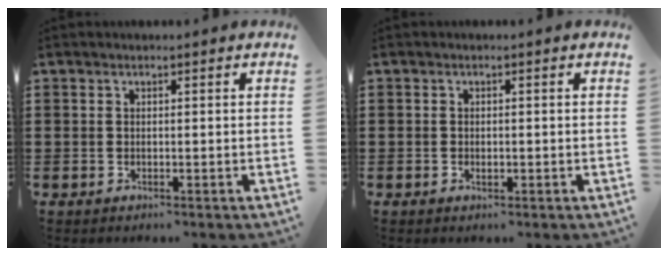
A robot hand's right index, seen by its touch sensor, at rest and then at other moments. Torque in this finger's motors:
{"motor_torque": [2.14, 0.00, 0.09, 0.00]}